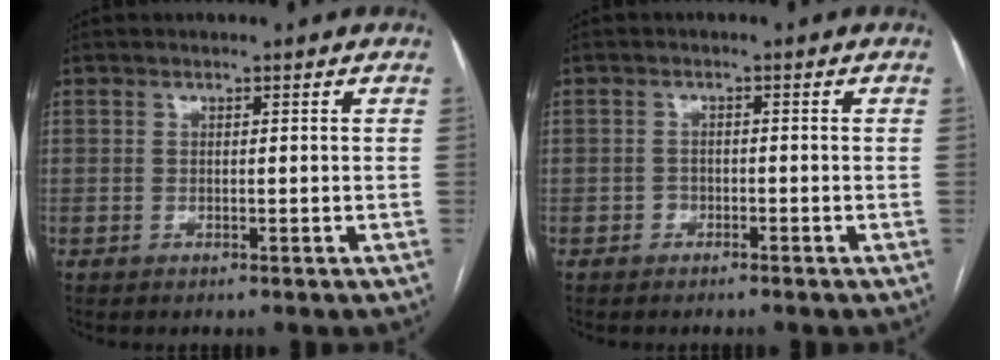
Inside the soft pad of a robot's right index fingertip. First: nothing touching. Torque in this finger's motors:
{"motor_torque": [-0.37, 0.01, -0.44, -0.17]}